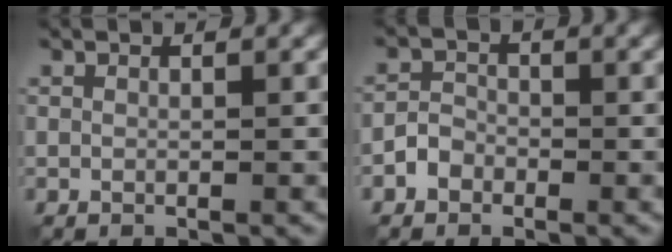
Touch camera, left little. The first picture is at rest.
{"total": 1.8, "force": [-1.1, 1.3, 0.5], "torque": [-0.004, 0.007, -0.023]}